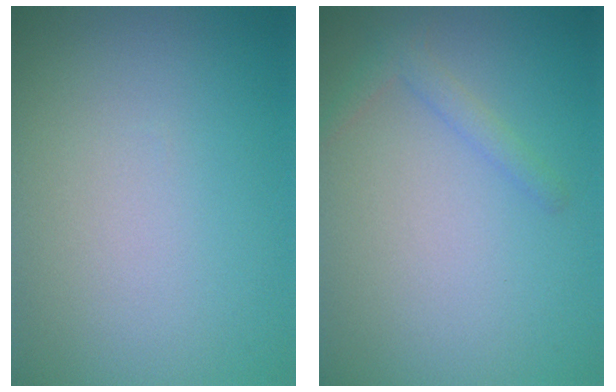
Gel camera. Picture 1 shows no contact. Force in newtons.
{"total": 1.4, "press": 1.4, "slide": 0.1}